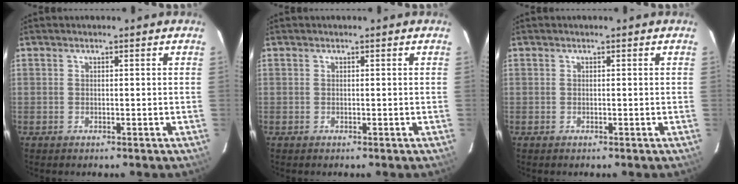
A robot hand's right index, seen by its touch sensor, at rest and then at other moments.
{"total": 0.0}
{"total": 0.0}